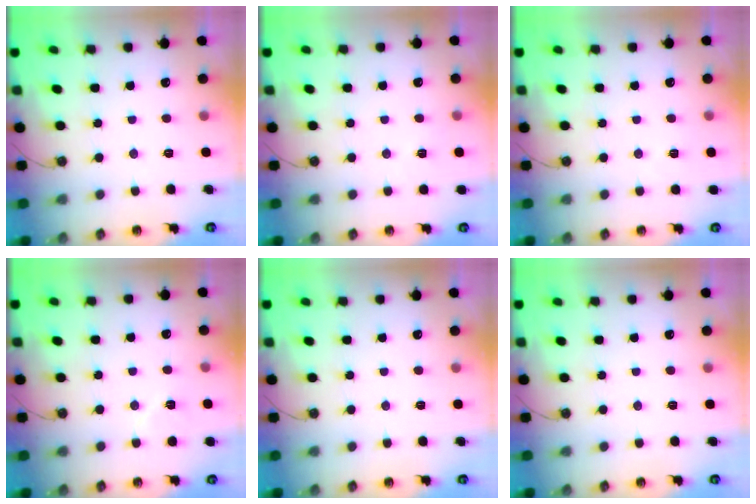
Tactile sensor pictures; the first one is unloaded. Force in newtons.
{"total": 2.2, "press": 2.1, "slide": 0.7}
{"total": 1.6, "press": 1.5, "slide": 0.5}
{"total": 6.6, "press": 6.4, "slide": 1.6}
{"total": 0.0}
{"total": 0.0}